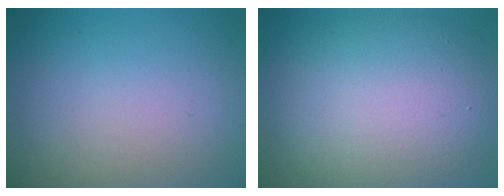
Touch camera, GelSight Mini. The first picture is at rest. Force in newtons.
{"total": 11.2, "press": 11.1, "slide": 0.6}